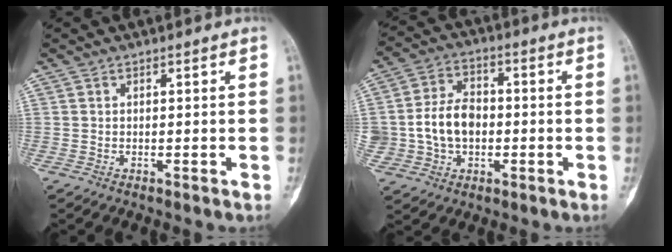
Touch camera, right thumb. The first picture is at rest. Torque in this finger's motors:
{"motor_torque": [1.22, 1.11, 0.86, -0.68, 0.12]}